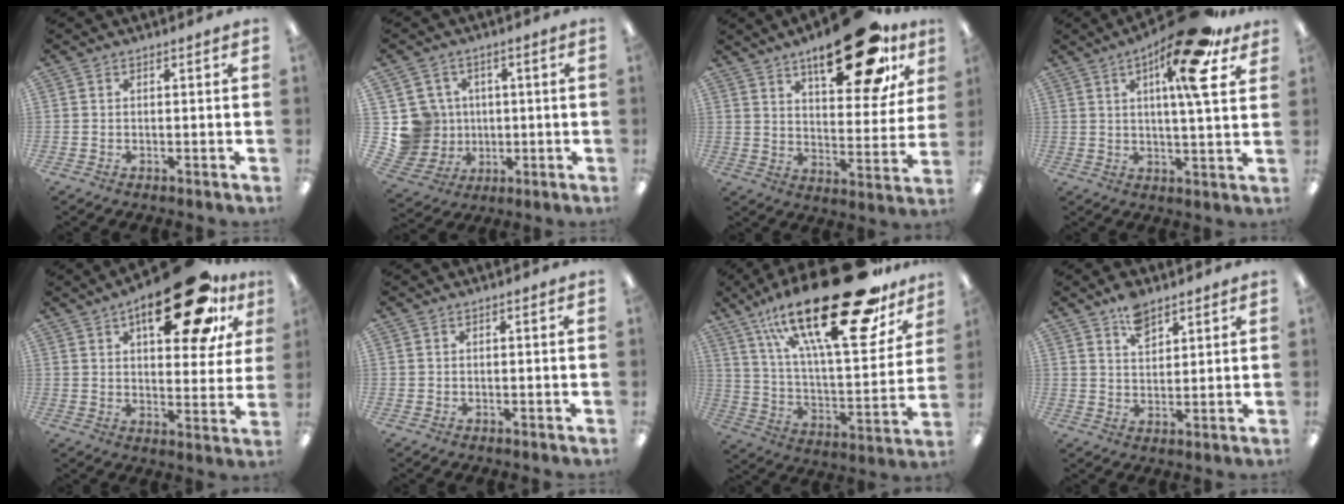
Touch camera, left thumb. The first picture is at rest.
{"total": 10.0, "force": [0.9, 9.8, 1.5], "torque": [-0.058, 0.002, 0.031]}
{"total": 22.5, "force": [13.8, 8.9, 15.4], "torque": [-0.208, -0.072, 0.216]}
{"total": 16.6, "force": [9.3, 3.3, 13.4], "torque": [-0.210, -0.039, 0.135]}
{"total": 22.3, "force": [11.8, 9.6, 16.3], "torque": [-0.213, -0.053, 0.181]}
{"total": 0.0}
{"total": 32.6, "force": [20.4, 10.1, 23.4], "torque": [-0.385, -0.125, 0.331]}
{"total": 6.5, "force": [4.5, 3.4, 3.1], "torque": [-0.043, -0.019, 0.079]}